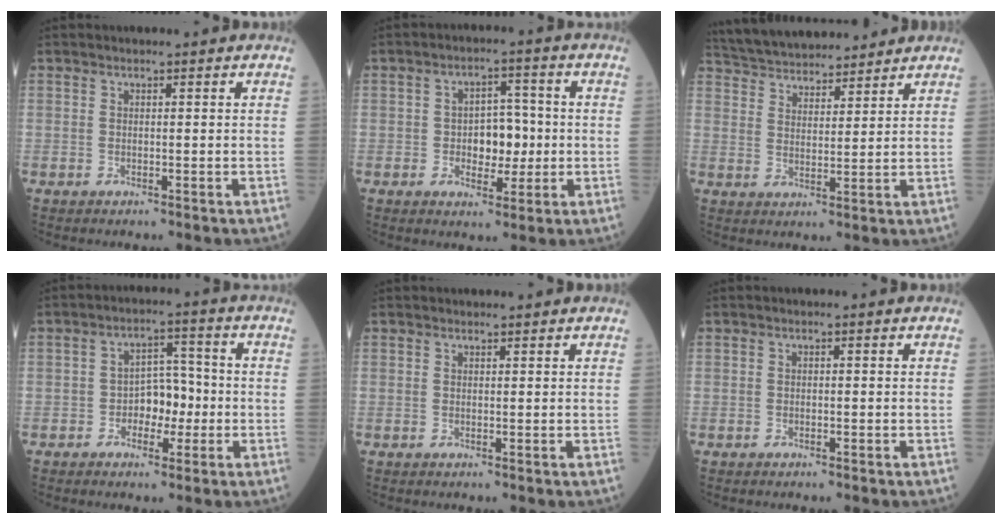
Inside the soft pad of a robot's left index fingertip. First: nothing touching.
{"total": 5.6, "force": [-0.8, 3.5, 4.4], "torque": [-0.062, 0.010, -0.011]}
{"total": 15.4, "force": [14.3, 3.5, 4.6], "torque": [-0.086, 0.034, 0.232]}
{"total": 5.2, "force": [-1.6, 3.2, 3.7], "torque": [-0.053, 0.014, -0.031]}
{"total": 0.8, "force": [0.8, 0.1, 0.0], "torque": [-0.007, 0.003, 0.015]}
{"total": 0.0}